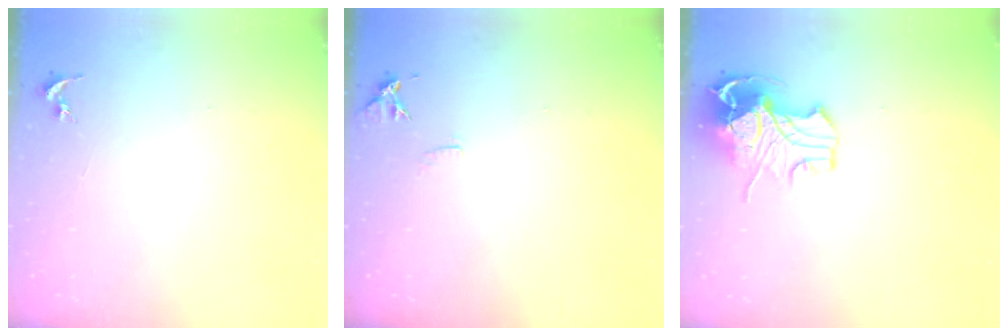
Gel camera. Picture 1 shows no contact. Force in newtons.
{"total": 7.0, "press": 7.0, "slide": 0.8}
{"total": 12.2, "press": 12.0, "slide": 1.9}